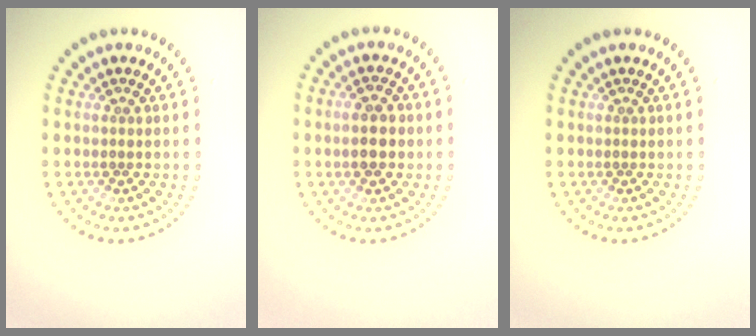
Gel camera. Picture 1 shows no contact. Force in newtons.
{"total": 2.5, "press": 2.5, "slide": 0.1}
{"total": 0.0}